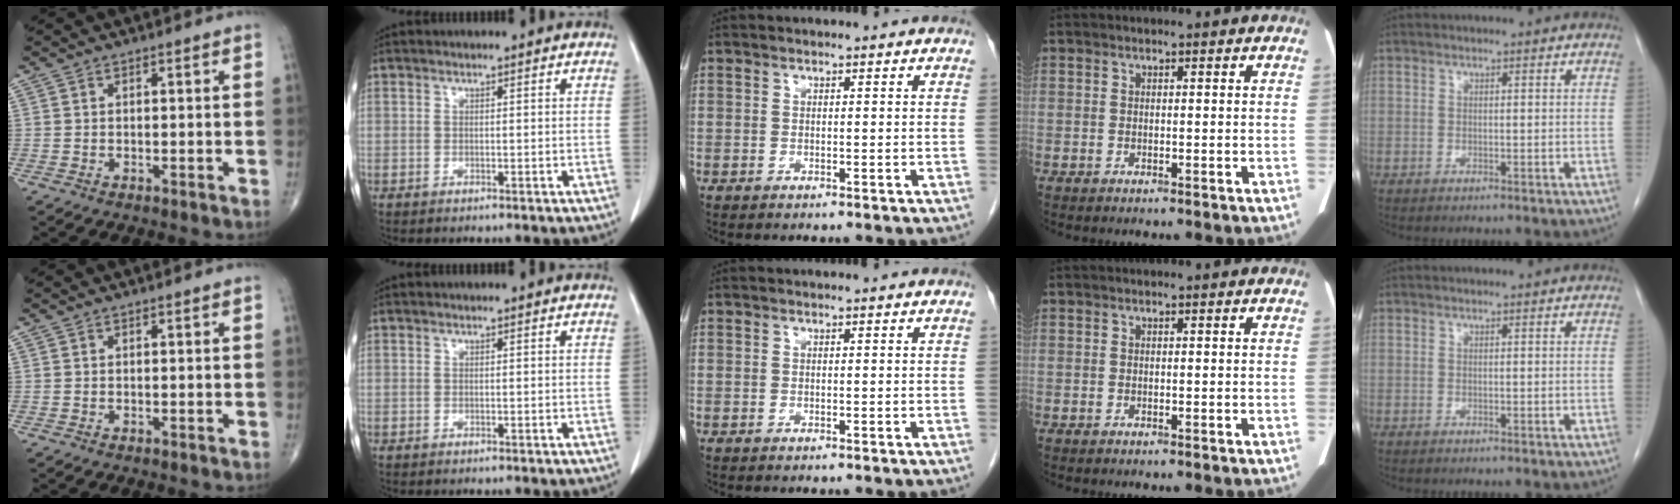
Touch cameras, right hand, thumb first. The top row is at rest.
{}